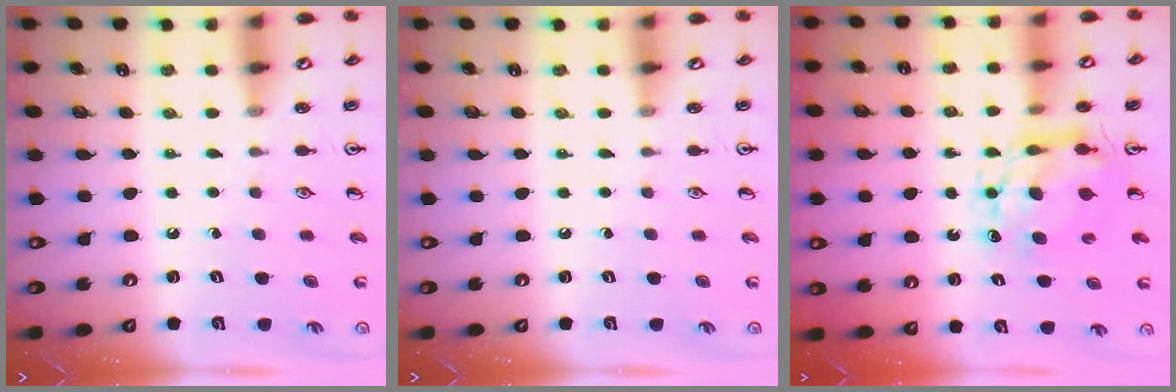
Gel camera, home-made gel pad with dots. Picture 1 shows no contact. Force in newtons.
{"total": 0.0}
{"total": 7.9, "press": 7.9, "slide": 0.8}